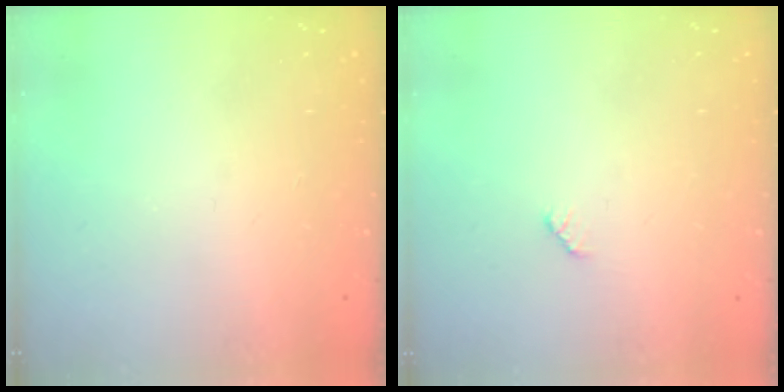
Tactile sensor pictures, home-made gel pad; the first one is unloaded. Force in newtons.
{"total": 2.5, "press": 2.5, "slide": 0.4}